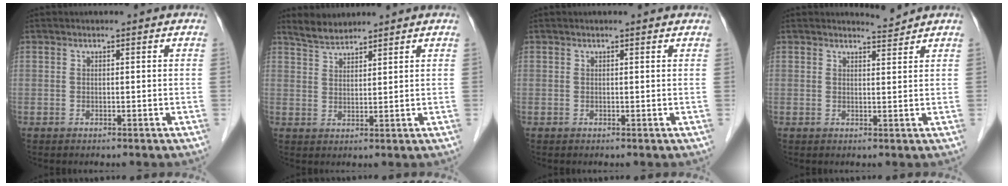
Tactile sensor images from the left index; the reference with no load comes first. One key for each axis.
{"total": 3.4, "fx": 3.4, "fy": 0.5, "fz": 0.3, "tx": -0.010, "ty": 0.012, "tz": 0.066}
{"total": 0.8, "fx": 0.7, "fy": 0.0, "fz": 0.3, "tx": -0.012, "ty": 0.001, "tz": 0.006}
{"total": 1.8, "fx": 1.7, "fy": -0.4, "fz": -0.4, "tx": -0.002, "ty": -0.011, "tz": 0.030}